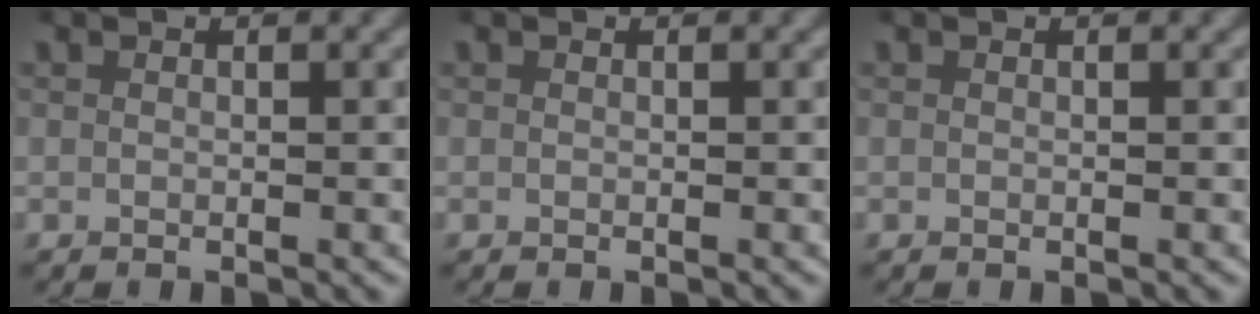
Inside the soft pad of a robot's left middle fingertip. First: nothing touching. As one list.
[{"total": 0.0}, {"total": 0.0}]